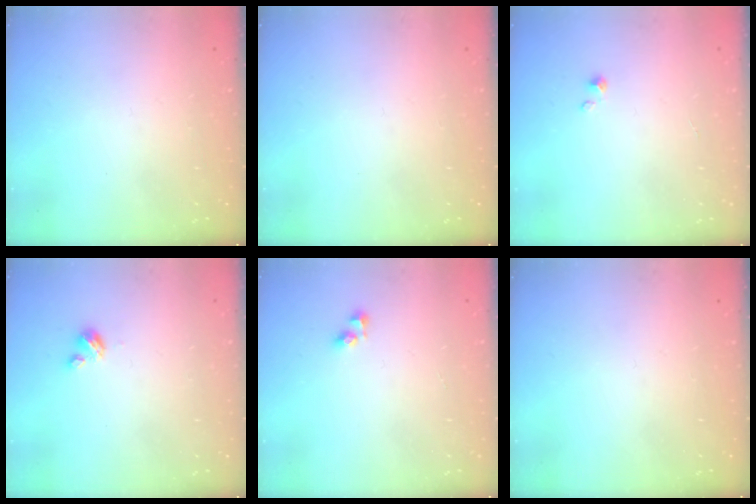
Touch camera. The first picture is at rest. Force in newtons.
{"total": 0.0}
{"total": 0.7, "press": 0.7, "slide": 0.1}
{"total": 2.7, "press": 2.7, "slide": 0.3}
{"total": 3.9, "press": 3.9, "slide": 0.6}
{"total": 0.0}